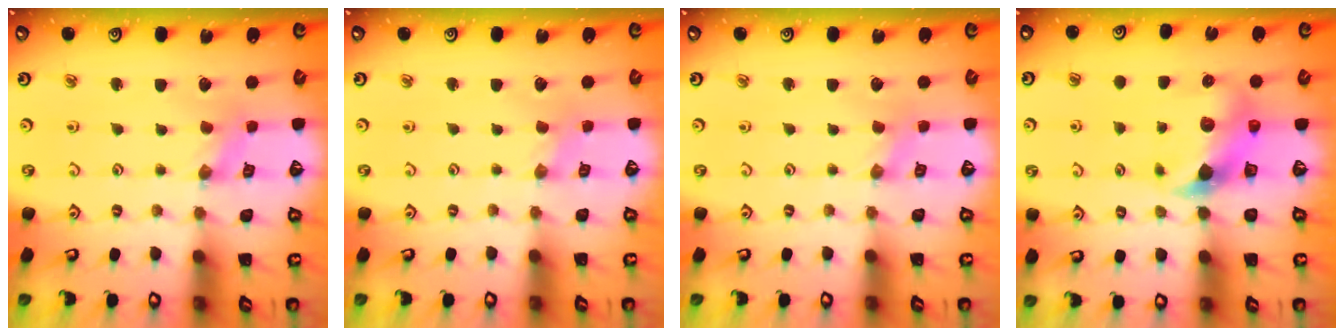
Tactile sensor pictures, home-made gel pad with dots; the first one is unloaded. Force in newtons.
{"total": 0.0}
{"total": 0.0}
{"total": 7.3, "press": 7.3, "slide": 0.9}